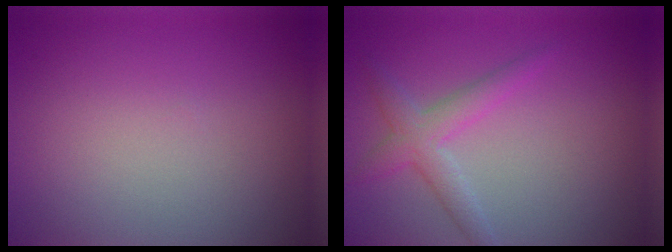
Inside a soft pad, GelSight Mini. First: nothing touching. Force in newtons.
{"total": 2.8, "press": 2.8, "slide": 0.1}